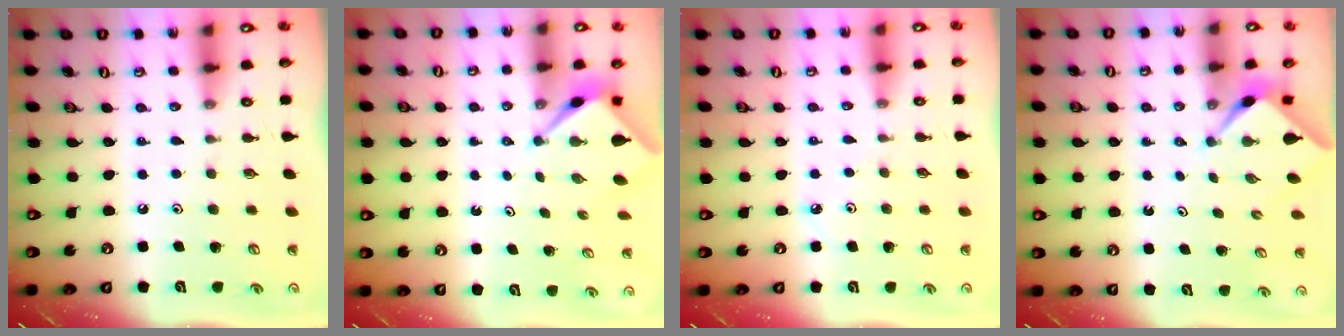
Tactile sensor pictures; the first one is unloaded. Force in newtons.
{"total": 2.5, "press": 2.5, "slide": 0.2}
{"total": 2.6, "press": 2.6, "slide": 0.2}
{"total": 2.2, "press": 2.2, "slide": 0.2}